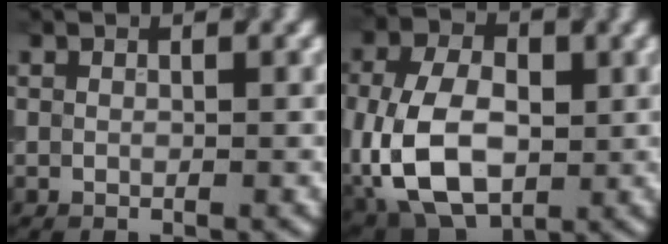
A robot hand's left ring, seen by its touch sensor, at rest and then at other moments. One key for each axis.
{"total": 10.2, "fx": -1.3, "fy": 6.9, "fz": 7.3, "tx": -0.163, "ty": -0.005, "tz": -0.029}